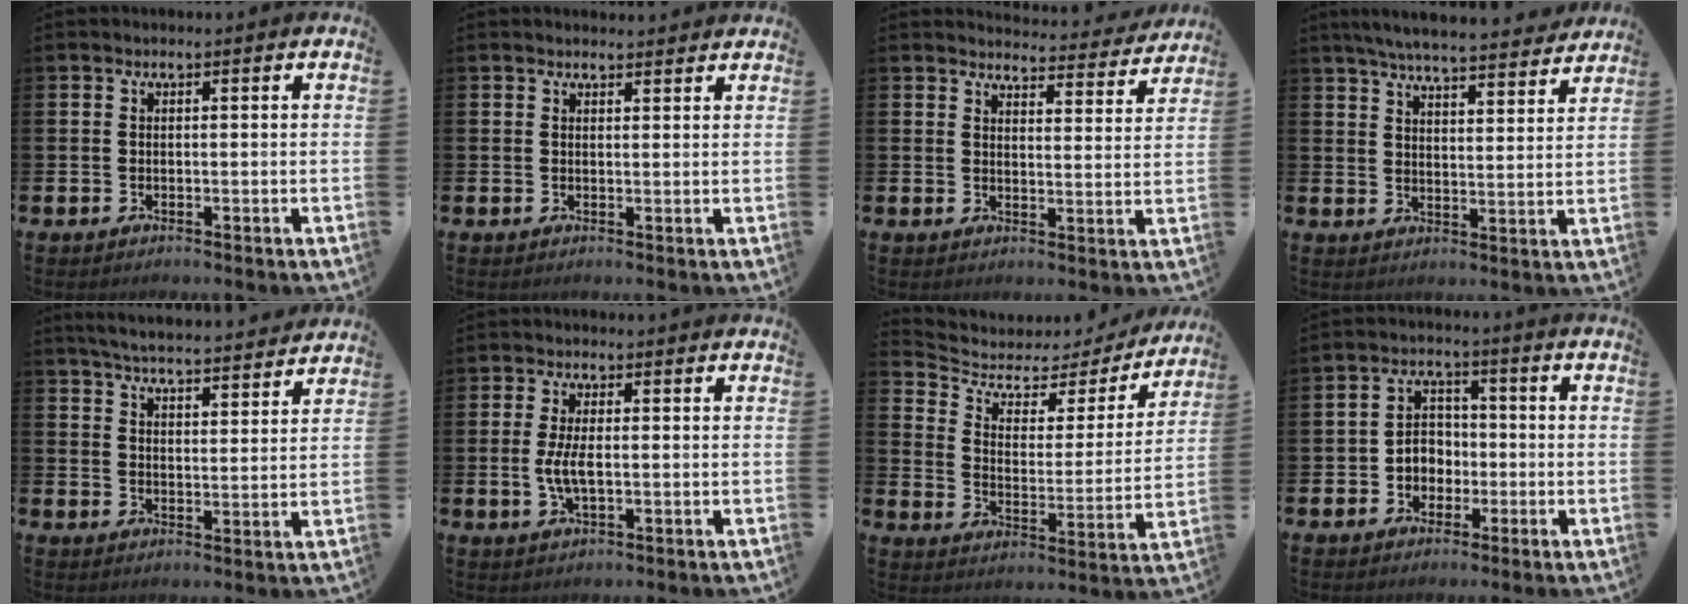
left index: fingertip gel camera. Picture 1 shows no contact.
{"total": 1.5, "force": [1.5, 0.2, 0.0], "torque": [0.010, -0.006, 0.026]}
{"total": 3.7, "force": [3.7, 0.5, 0.3], "torque": [-0.010, -0.031, 0.061]}
{"total": 6.1, "force": [5.9, 0.3, 1.5], "torque": [-0.049, -0.040, 0.104]}
{"total": 5.4, "force": [5.4, 0.2, 0.9], "torque": [-0.035, -0.039, 0.094]}
{"total": 3.9, "force": [-0.1, 1.5, 3.6], "torque": [-0.067, -0.001, -0.007]}
{"total": 4.8, "force": [3.8, 2.5, 1.5], "torque": [-0.059, -0.030, 0.054]}
{"total": 3.9, "force": [-1.0, 3.5, 1.5], "torque": [-0.025, 0.001, -0.029]}